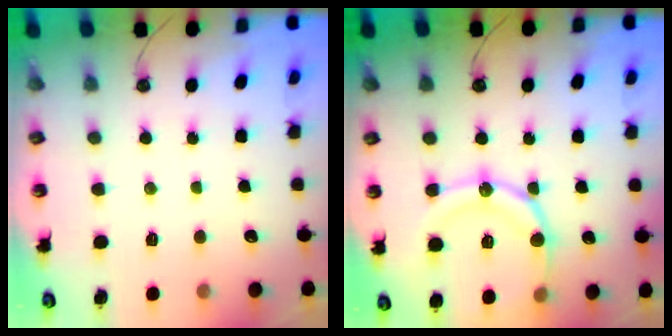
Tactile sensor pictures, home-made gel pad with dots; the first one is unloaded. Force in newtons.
{"total": 17.7, "press": 17.4, "slide": 3.3}